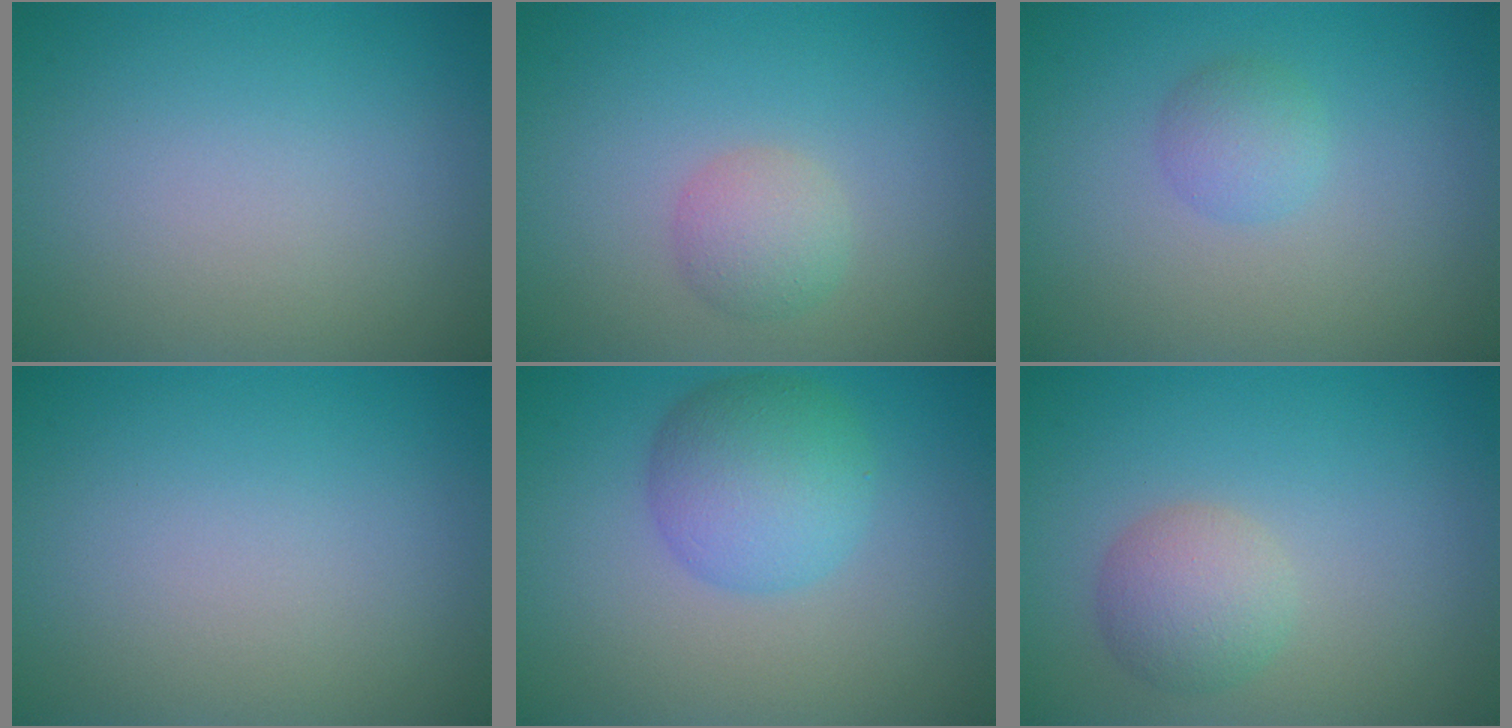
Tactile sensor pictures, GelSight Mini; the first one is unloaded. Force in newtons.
{"total": 2.1, "press": 2.1, "slide": 0.0}
{"total": 1.7, "press": 1.7, "slide": 0.0}
{"total": 0.0}
{"total": 4.9, "press": 4.9, "slide": 0.1}
{"total": 3.0, "press": 3.0, "slide": 0.0}